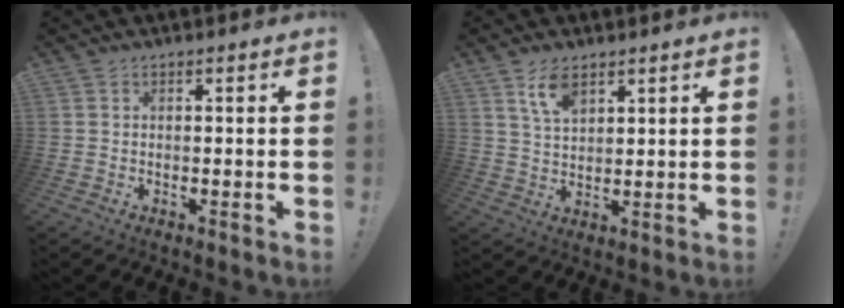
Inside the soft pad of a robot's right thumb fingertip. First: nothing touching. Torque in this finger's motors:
{"motor_torque": [-0.13, 0.22, 0.19, 0.02, 0.00]}